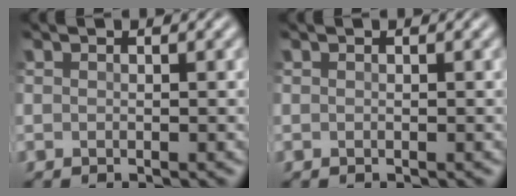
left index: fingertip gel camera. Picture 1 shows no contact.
{"total": 0.0}